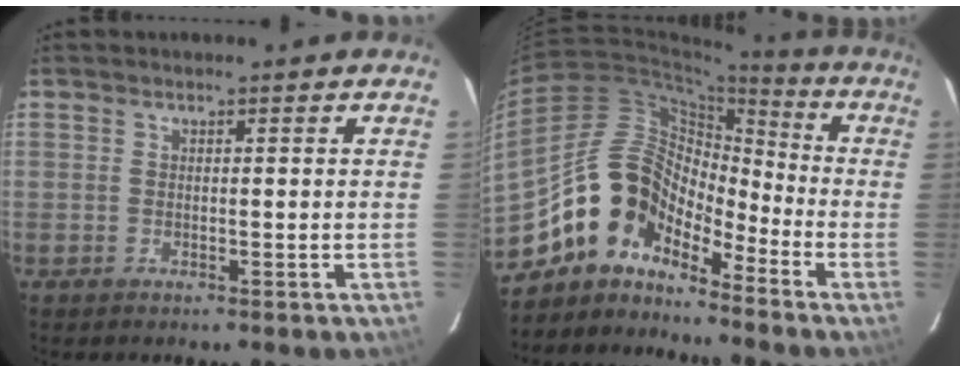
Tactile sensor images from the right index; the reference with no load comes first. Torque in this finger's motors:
{"motor_torque": [1.09, -0.98, 0.89, 0.17]}